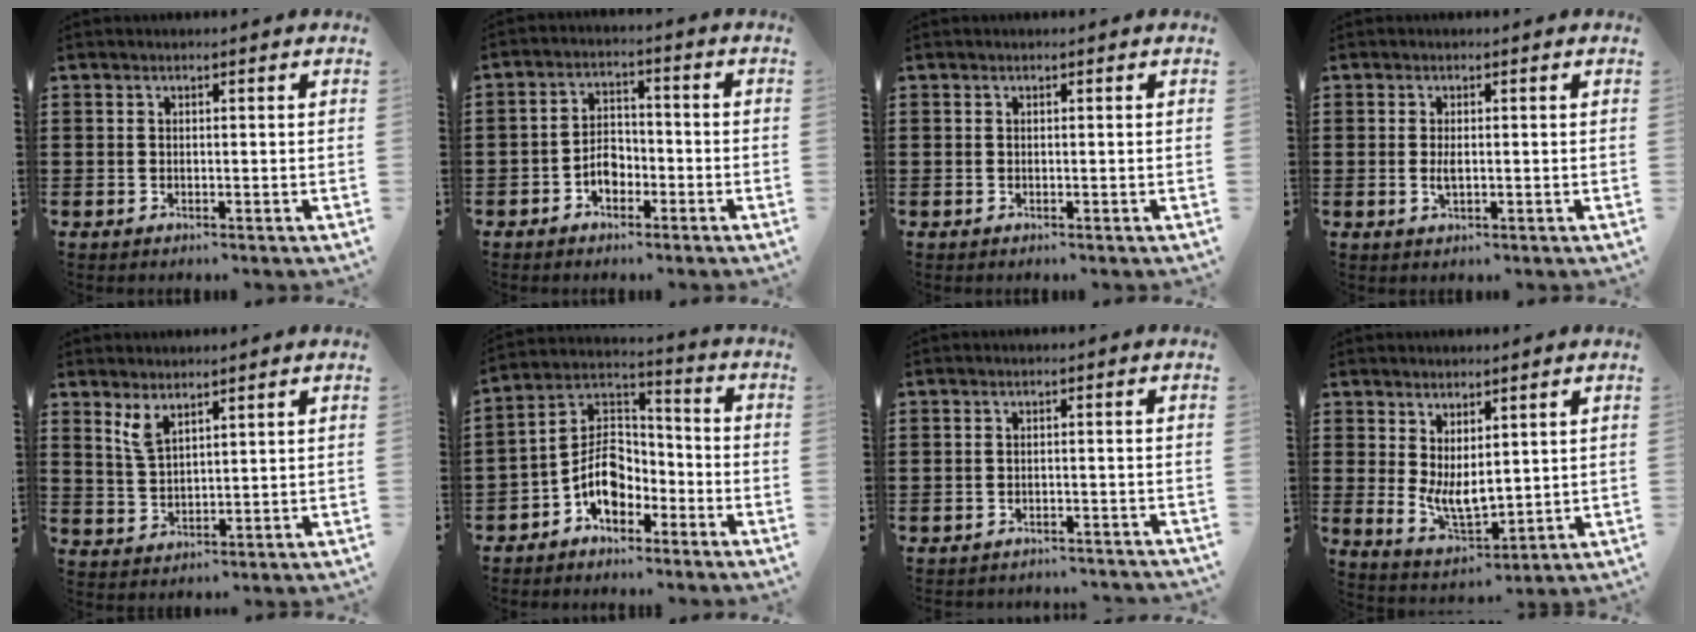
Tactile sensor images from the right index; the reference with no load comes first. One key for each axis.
{"total": 3.8, "fx": -1.9, "fy": 2.6, "fz": 2.1, "tx": -0.044, "ty": 0.003, "tz": -0.036}
{"total": 0.0}
{"total": 1.8, "fx": 0.0, "fy": 0.6, "fz": 1.7, "tx": -0.043, "ty": -0.006, "tz": -0.001}
{"total": 3.6, "fx": 2.5, "fy": 1.3, "fz": 2.2, "tx": -0.049, "ty": 0.003, "tz": 0.045}
{"total": 7.9, "fx": -3.4, "fy": 5.2, "fz": 4.8, "tx": -0.113, "ty": 0.001, "tz": -0.069}
{"total": 1.9, "fx": -1.9, "fy": 0.1, "fz": 0.1, "tx": -0.008, "ty": 0.001, "tz": -0.039}
{"total": 5.3, "fx": 1.5, "fy": 2.7, "fz": 4.3, "tx": -0.098, "ty": -0.010, "tz": 0.032}